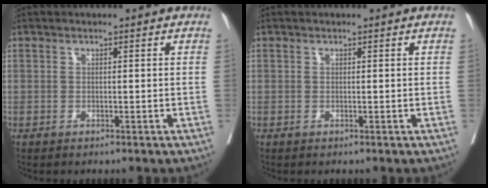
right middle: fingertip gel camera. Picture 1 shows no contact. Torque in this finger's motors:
{"motor_torque": [0.00, 0.00, 0.00, 0.00]}